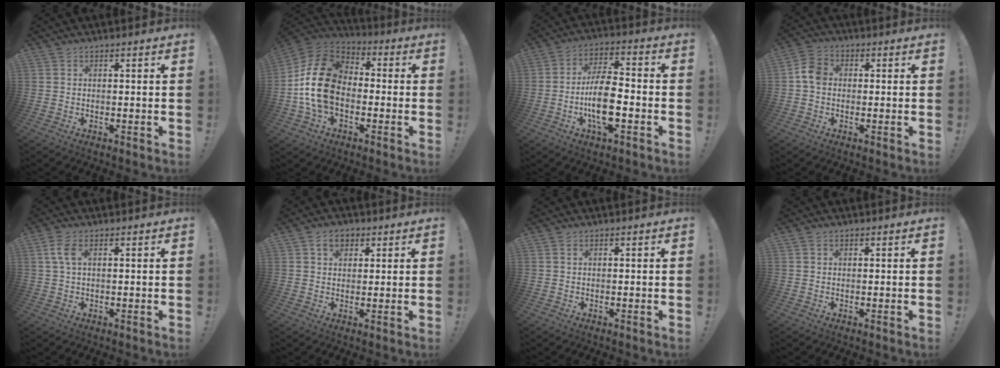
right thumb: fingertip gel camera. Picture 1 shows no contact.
{"total": 18.7, "force": [-1.7, 13.0, 13.3], "torque": [-0.249, 0.034, -0.019]}
{"total": 13.1, "force": [-4.0, 5.7, 11.0], "torque": [-0.211, 0.014, -0.073]}
{"total": 6.4, "force": [-0.3, 5.0, 4.0], "torque": [-0.073, 0.020, -0.001]}
{"total": 4.8, "force": [1.4, 2.3, 4.0], "torque": [-0.078, 0.001, 0.023]}
{"total": 5.1, "force": [2.5, 3.6, 2.6], "torque": [-0.034, -0.002, 0.044]}
{"total": 0.5, "force": [0.3, 0.2, 0.4], "torque": [-0.009, 0.002, 0.006]}
{"total": 0.7, "force": [0.3, 0.6, 0.1], "torque": [0.002, 0.000, 0.005]}